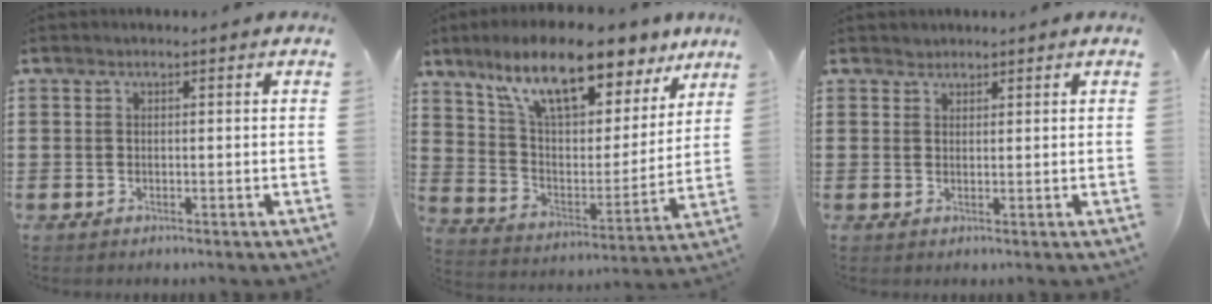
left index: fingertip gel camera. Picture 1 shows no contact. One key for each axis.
{"total": 13.7, "fx": 10.4, "fy": 3.7, "fz": 8.1, "tx": -0.171, "ty": -0.048, "tz": 0.177}
{"total": 1.3, "fx": 1.2, "fy": 0.5, "fz": -0.1, "tx": -0.002, "ty": 0.002, "tz": 0.024}